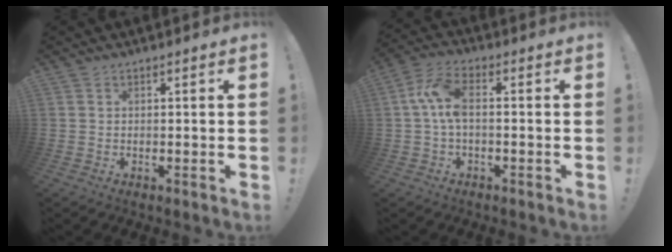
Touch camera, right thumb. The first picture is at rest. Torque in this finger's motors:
{"motor_torque": [0.60, -0.07, 1.12, -0.68, 0.25]}